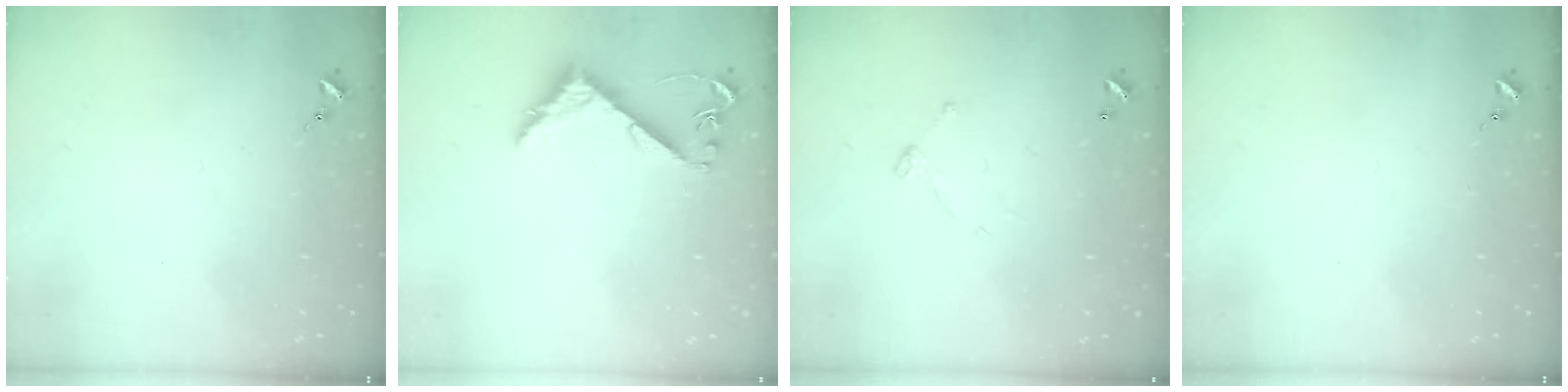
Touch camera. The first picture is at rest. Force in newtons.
{"total": 5.2, "press": 5.2, "slide": 0.4}
{"total": 4.9, "press": 4.9, "slide": 0.1}
{"total": 0.0}